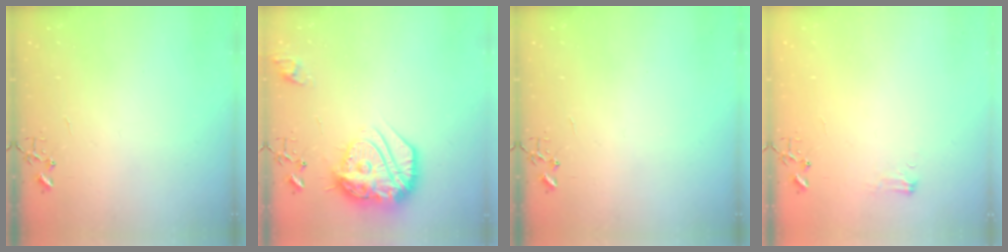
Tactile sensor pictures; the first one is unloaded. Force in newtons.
{"total": 20.9, "press": 20.8, "slide": 1.7}
{"total": 0.0}
{"total": 5.5, "press": 5.5, "slide": 0.7}